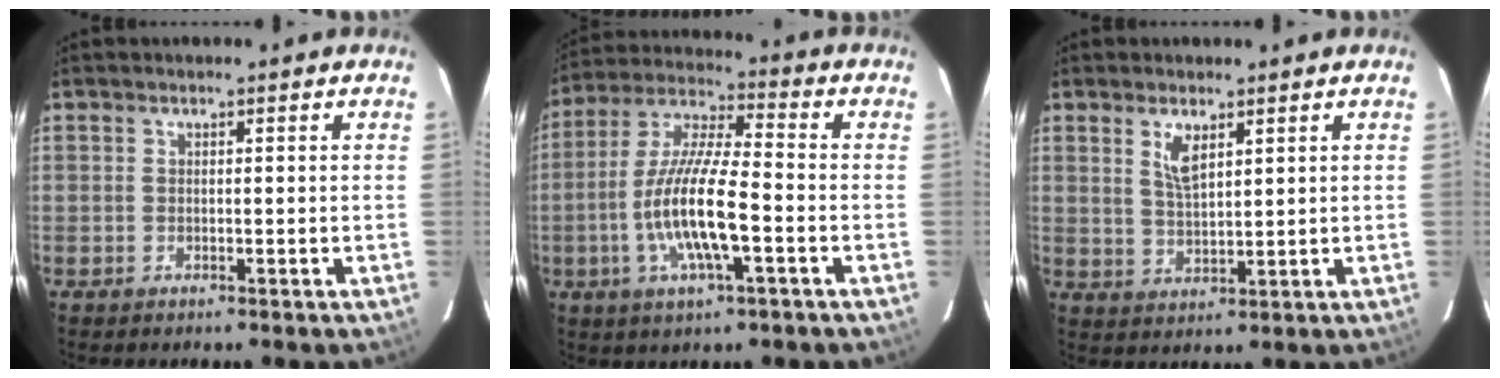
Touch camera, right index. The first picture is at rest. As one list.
[{"total": 14.3, "force": [-4.2, 2.8, 13.3], "torque": [-0.270, -0.006, -0.081]}, {"total": 4.3, "force": [2.3, 1.6, 3.3], "torque": [-0.061, -0.001, 0.046]}]